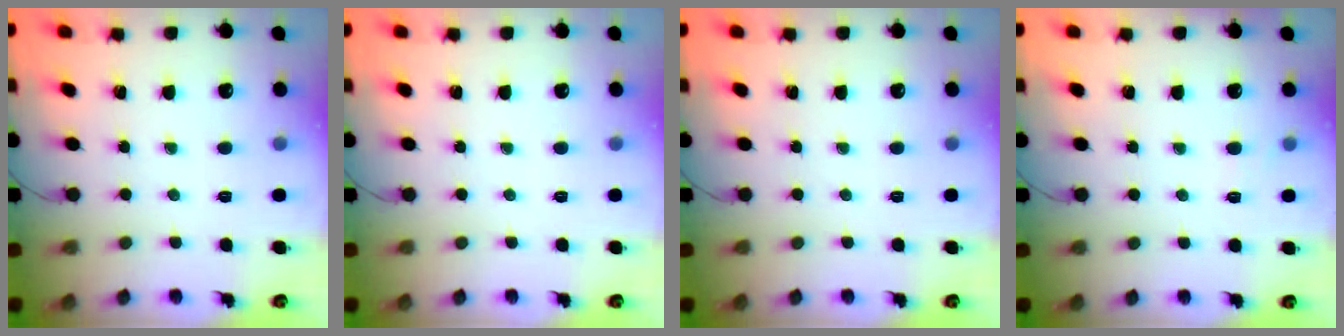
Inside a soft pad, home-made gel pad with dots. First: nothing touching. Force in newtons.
{"total": 0.0}
{"total": 0.0}
{"total": 4.1, "press": 3.9, "slide": 1.2}